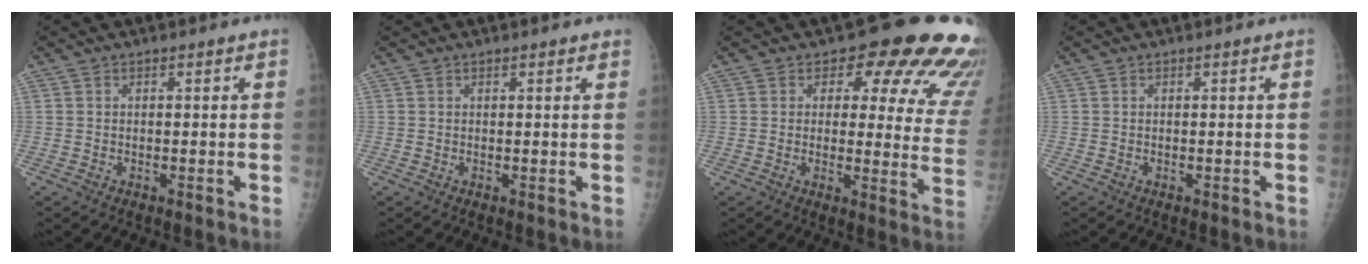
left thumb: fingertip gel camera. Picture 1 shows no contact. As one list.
[{"total": 1.0, "force": [0.8, 0.3, 0.6], "torque": [-0.006, 0.000, 0.008]}, {"total": 17.9, "force": [11.5, 8.1, 11.0], "torque": [-0.072, -0.057, 0.111]}, {"total": 0.0}]